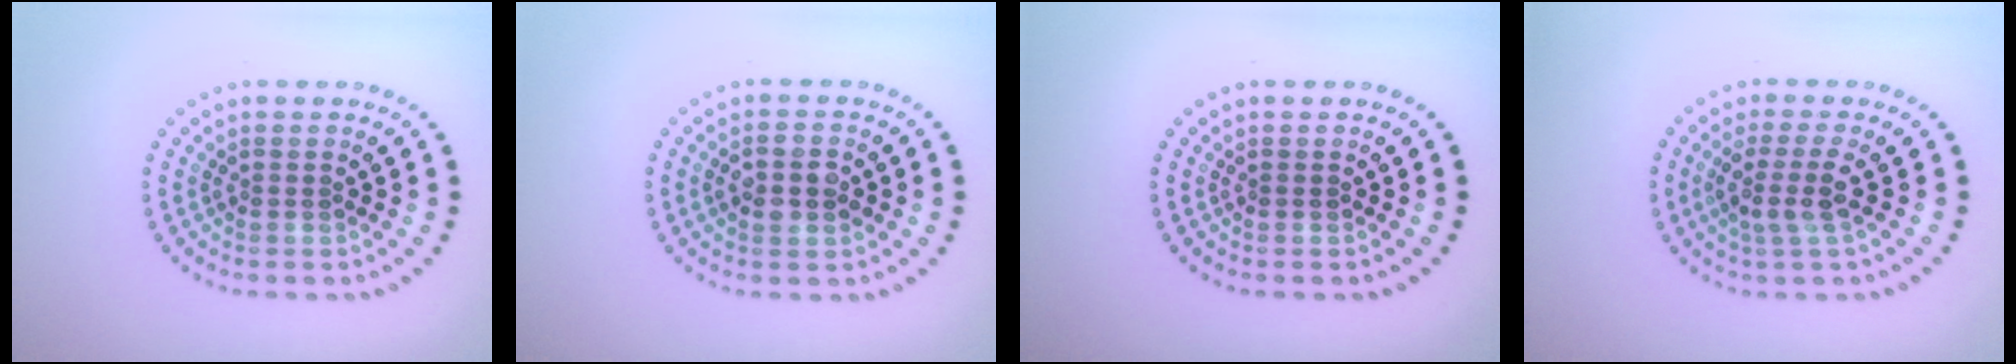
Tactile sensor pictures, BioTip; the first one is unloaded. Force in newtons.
{"total": 2.7, "press": 2.7, "slide": 0.1}
{"total": 0.0}
{"total": 2.7, "press": 2.1, "slide": 1.7}